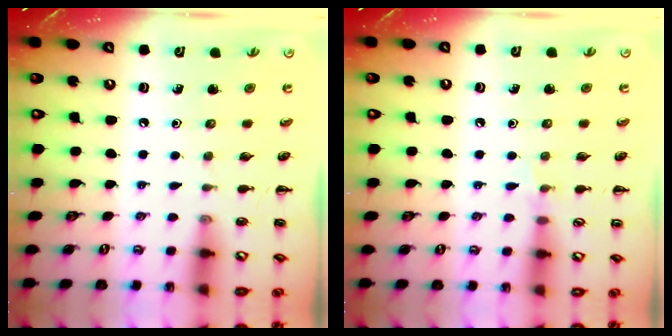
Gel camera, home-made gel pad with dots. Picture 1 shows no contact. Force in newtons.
{"total": 3.8, "press": 3.6, "slide": 1.3}